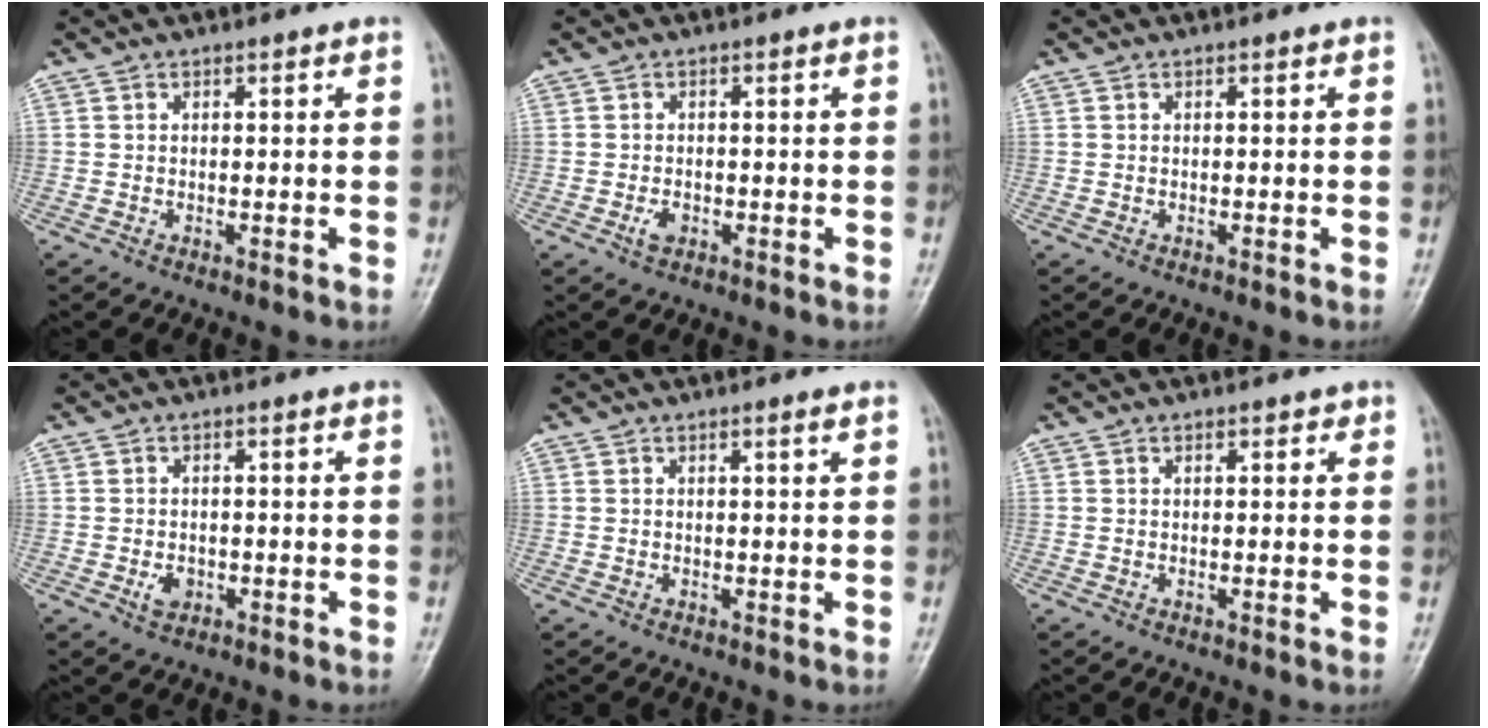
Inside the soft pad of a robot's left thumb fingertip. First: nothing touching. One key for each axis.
{"total": 1.9, "fx": -0.7, "fy": 1.2, "fz": 1.2, "tx": -0.021, "ty": 0.002, "tz": -0.012}
{"total": 0.0}
{"total": 2.4, "fx": -0.7, "fy": 1.8, "fz": 1.5, "tx": -0.019, "ty": 0.001, "tz": -0.007}
{"total": 1.0, "fx": 0.6, "fy": -0.1, "fz": 0.8, "tx": -0.014, "ty": -0.004, "tz": 0.011}
{"total": 1.2, "fx": 0.8, "fy": 0.6, "fz": 0.6, "tx": -0.001, "ty": -0.002, "tz": 0.007}